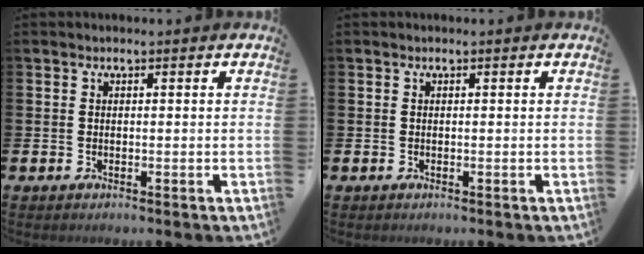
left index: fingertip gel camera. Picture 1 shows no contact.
{"total": 0.0}